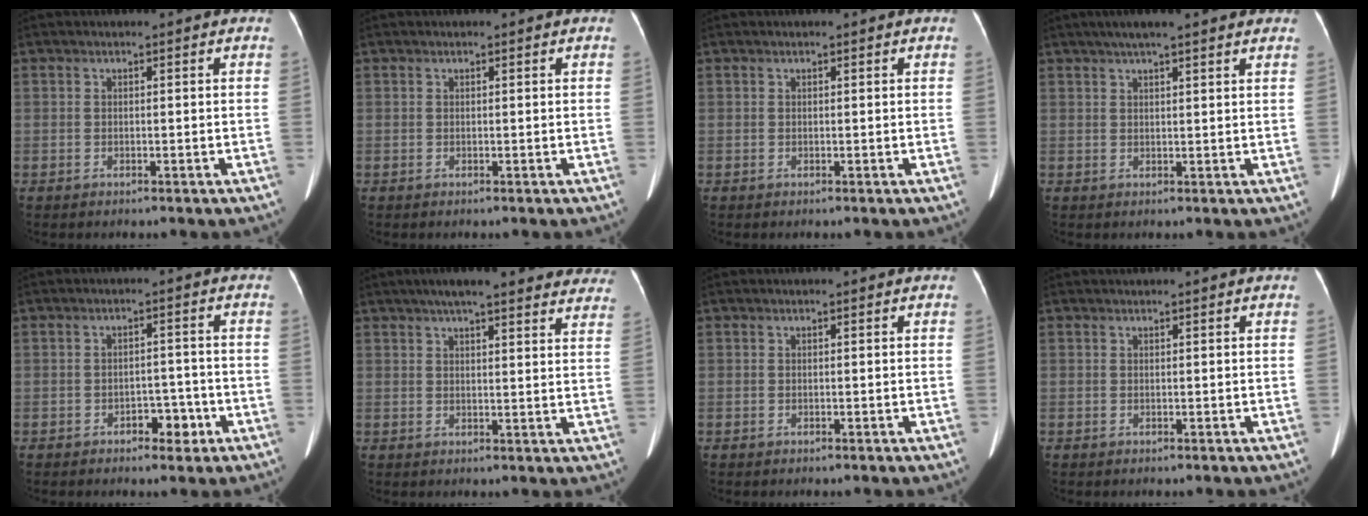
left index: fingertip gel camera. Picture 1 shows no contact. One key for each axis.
{"total": 0.0}
{"total": 0.0}
{"total": 8.8, "fx": 6.8, "fy": 1.0, "fz": 5.4, "tx": -0.079, "ty": 0.035, "tz": 0.089}
{"total": 3.4, "fx": -1.9, "fy": 2.0, "fz": 2.1, "tx": -0.024, "ty": 0.008, "tz": -0.024}
{"total": 22.1, "fx": 19.1, "fy": 3.9, "fz": 10.3, "tx": -0.133, "ty": 0.013, "tz": 0.221}
{"total": 0.0}
{"total": 0.8, "fx": 0.7, "fy": -0.1, "fz": 0.3, "tx": -0.006, "ty": 0.017, "tz": 0.019}